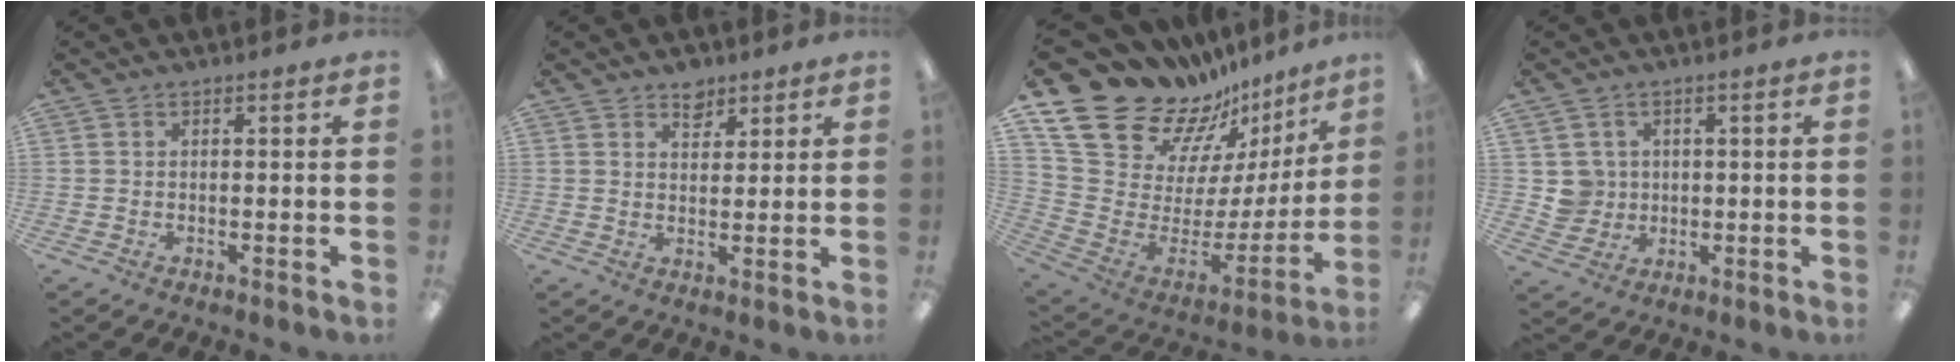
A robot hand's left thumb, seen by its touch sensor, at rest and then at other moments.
{"total": 4.3, "force": [3.3, 2.5, 1.1], "torque": [0.004, -0.018, 0.056]}
{"total": 21.7, "force": [16.8, 10.5, 8.9], "torque": [-0.136, -0.143, 0.320]}
{"total": 4.8, "force": [1.4, 4.6, 0.1], "torque": [-0.006, 0.003, 0.026]}